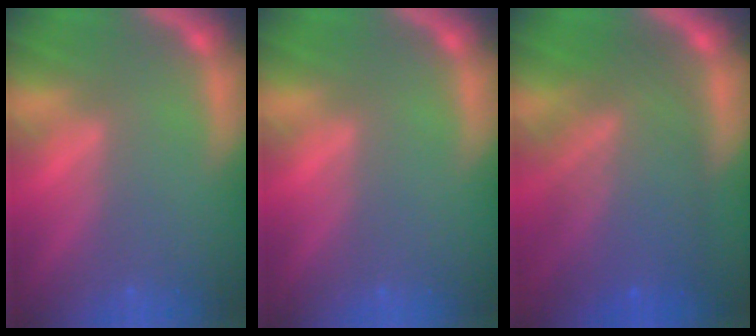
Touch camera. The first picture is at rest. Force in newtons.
{"total": 0.0}
{"total": 9.5}